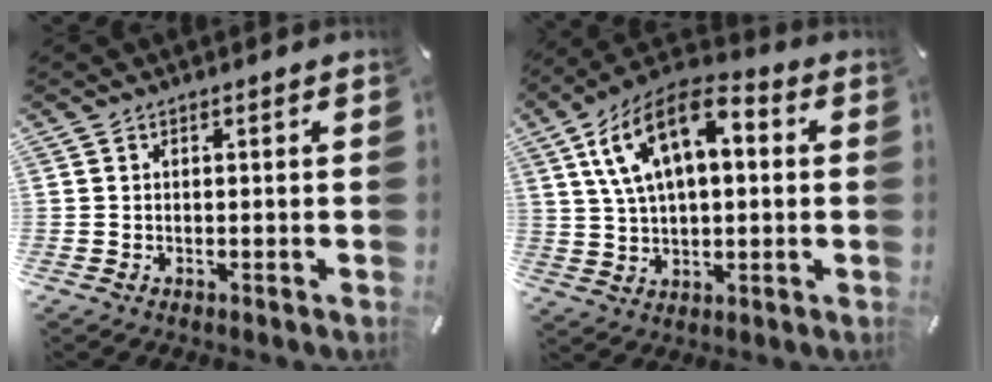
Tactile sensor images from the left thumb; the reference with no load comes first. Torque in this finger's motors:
{"motor_torque": [2.48, 2.53, 1.61, -1.16, 0.29]}